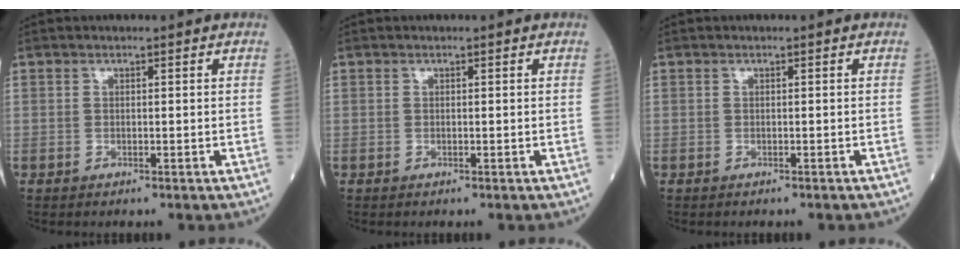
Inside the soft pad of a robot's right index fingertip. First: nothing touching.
{"total": 0.0}
{"total": 1.2, "force": [-1.1, 0.3, 0.5], "torque": [-0.008, -0.002, -0.013]}